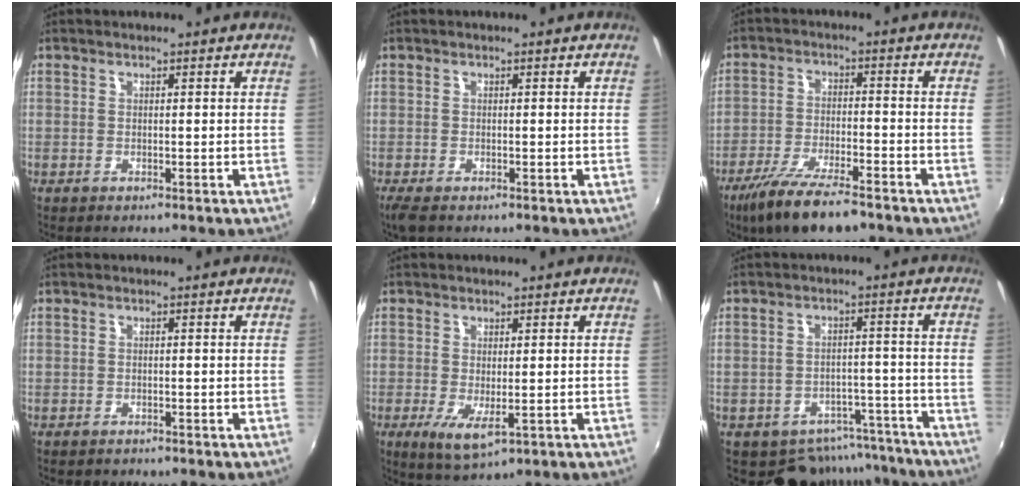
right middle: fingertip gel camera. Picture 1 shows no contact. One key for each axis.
{"total": 2.8, "fx": -1.9, "fy": 0.8, "fz": 1.8, "tx": -0.038, "ty": -0.014, "tz": -0.032}
{"total": 11.9, "fx": -9.0, "fy": 2.0, "fz": 7.5, "tx": -0.163, "ty": -0.040, "tz": -0.161}
{"total": 1.0, "fx": -0.8, "fy": -0.5, "fz": -0.2, "tx": 0.002, "ty": -0.005, "tz": -0.014}
{"total": 4.6, "fx": -1.2, "fy": 0.8, "fz": 4.4, "tx": -0.077, "ty": -0.026, "tz": -0.015}
{"total": 10.7, "fx": -9.5, "fy": 4.8, "fz": 1.5, "tx": -0.019, "ty": 0.026, "tz": -0.109}